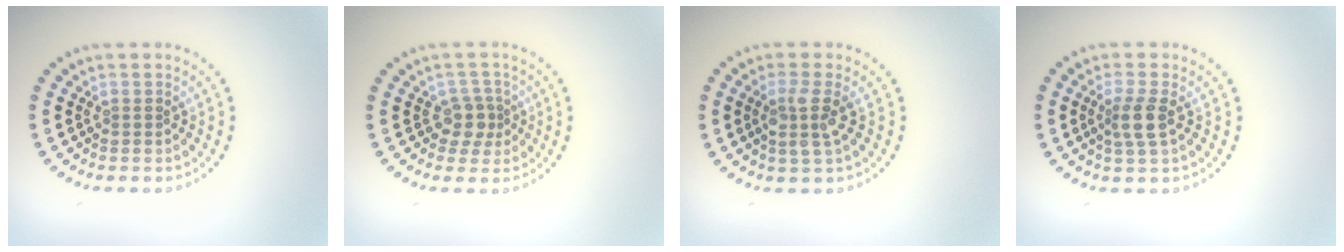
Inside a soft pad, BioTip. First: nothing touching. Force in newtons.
{"total": 2.2, "press": 1.8, "slide": 1.3}
{"total": 2.6, "press": 2.2, "slide": 1.5}
{"total": 2.5, "press": 2.0, "slide": 1.4}